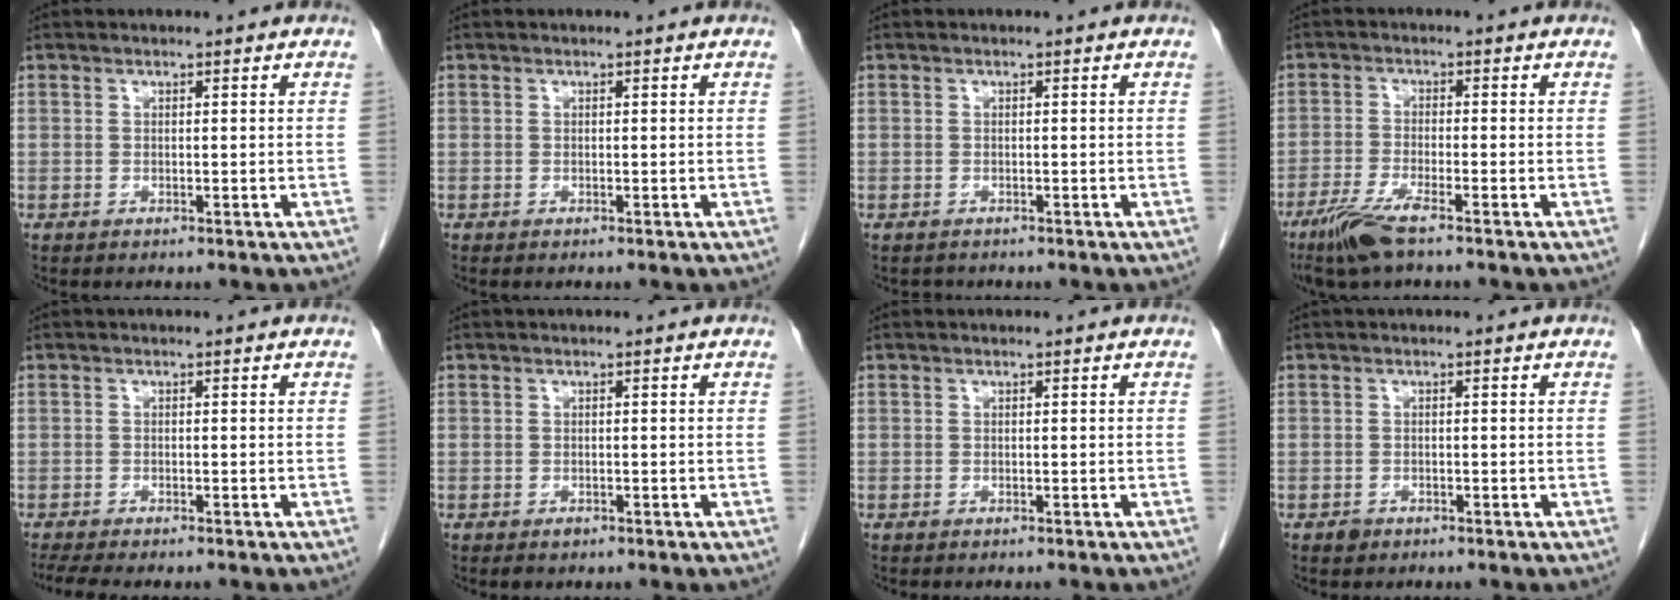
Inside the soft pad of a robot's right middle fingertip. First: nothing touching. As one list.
[{"total": 0.0}, {"total": 0.8, "force": [-0.7, 0.4, 0.0], "torque": [-0.009, -0.001, -0.012]}, {"total": 6.0, "force": [-4.2, 0.4, 4.4], "torque": [-0.096, -0.016, -0.081]}, {"total": 5.5, "force": [-4.6, 0.9, 2.9], "torque": [-0.044, -0.011, -0.072]}, {"total": 0.8, "force": [-0.5, 0.4, 0.4], "torque": [-0.008, 0.000, -0.006]}, {"total": 0.7, "force": [-0.7, 0.2, 0.3], "torque": [-0.003, -0.001, -0.009]}, {"total": 1.0, "force": [-0.7, 0.7, 0.2], "torque": [-0.003, 0.002, -0.010]}]